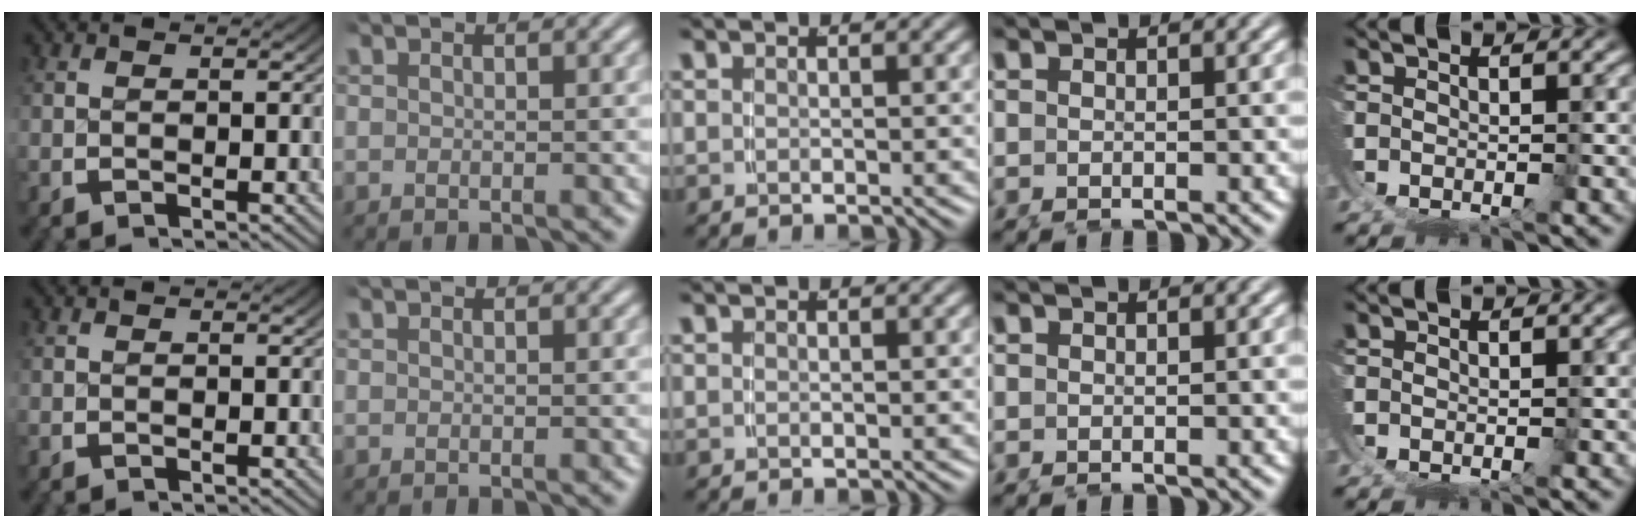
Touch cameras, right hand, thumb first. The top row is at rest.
{}